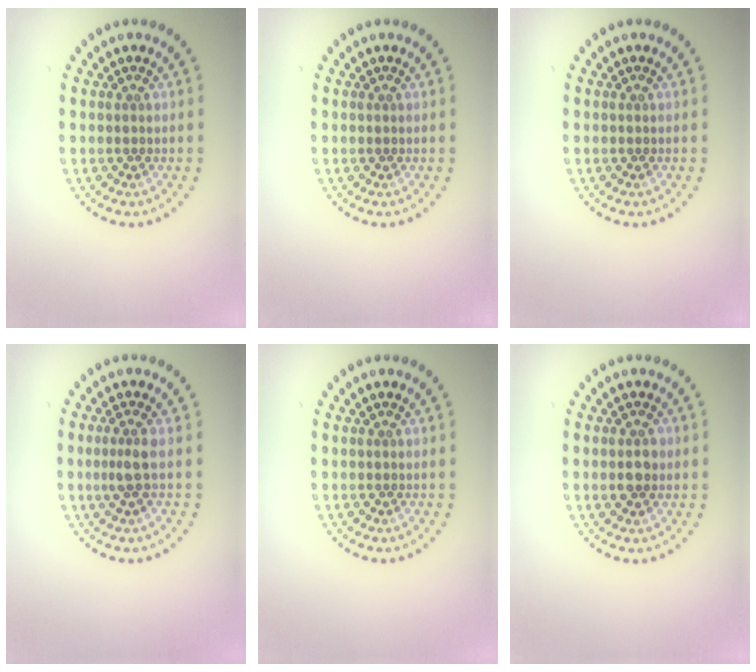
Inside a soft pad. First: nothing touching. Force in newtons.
{"total": 0.0}
{"total": 0.0}
{"total": 1.7, "press": 1.3, "slide": 1.1}
{"total": 0.0}
{"total": 2.4, "press": 2.4, "slide": 0.1}